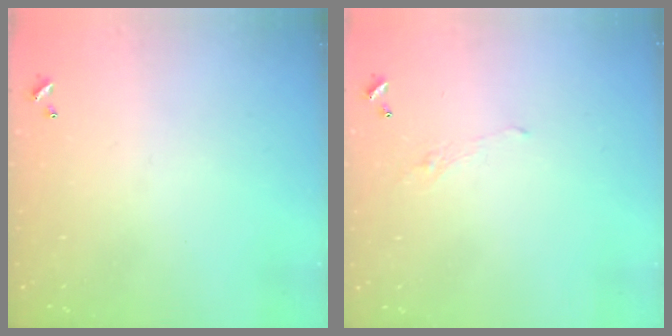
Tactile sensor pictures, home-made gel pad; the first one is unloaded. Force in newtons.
{"total": 1.6, "press": 1.5, "slide": 0.7}